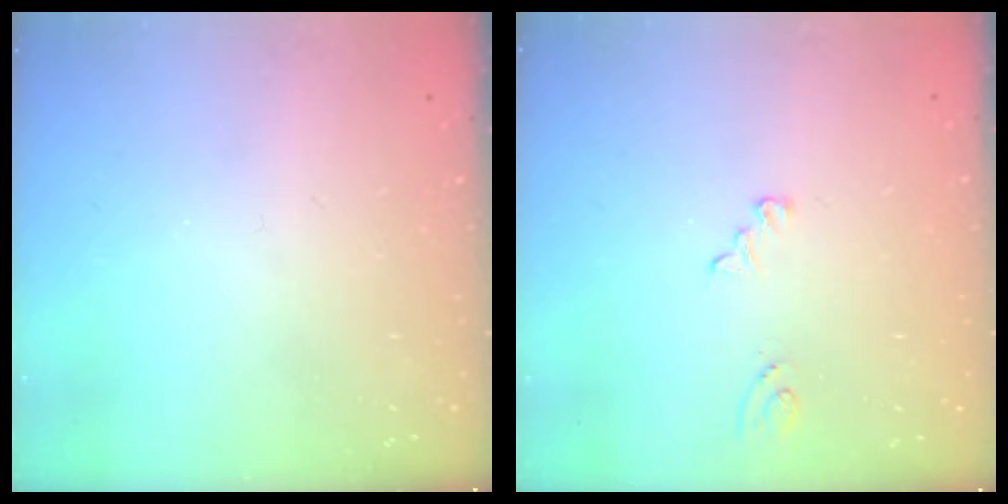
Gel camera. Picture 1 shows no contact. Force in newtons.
{"total": 3.7, "press": 3.7, "slide": 0.5}